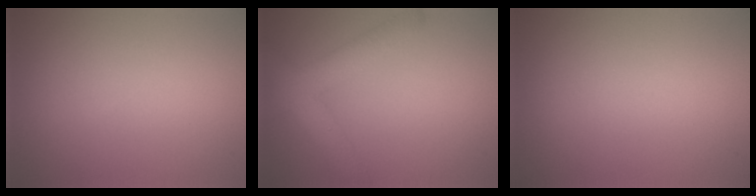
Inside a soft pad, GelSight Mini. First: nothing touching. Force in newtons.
{"total": 4.7, "press": 4.7, "slide": 0.1}
{"total": 0.0}